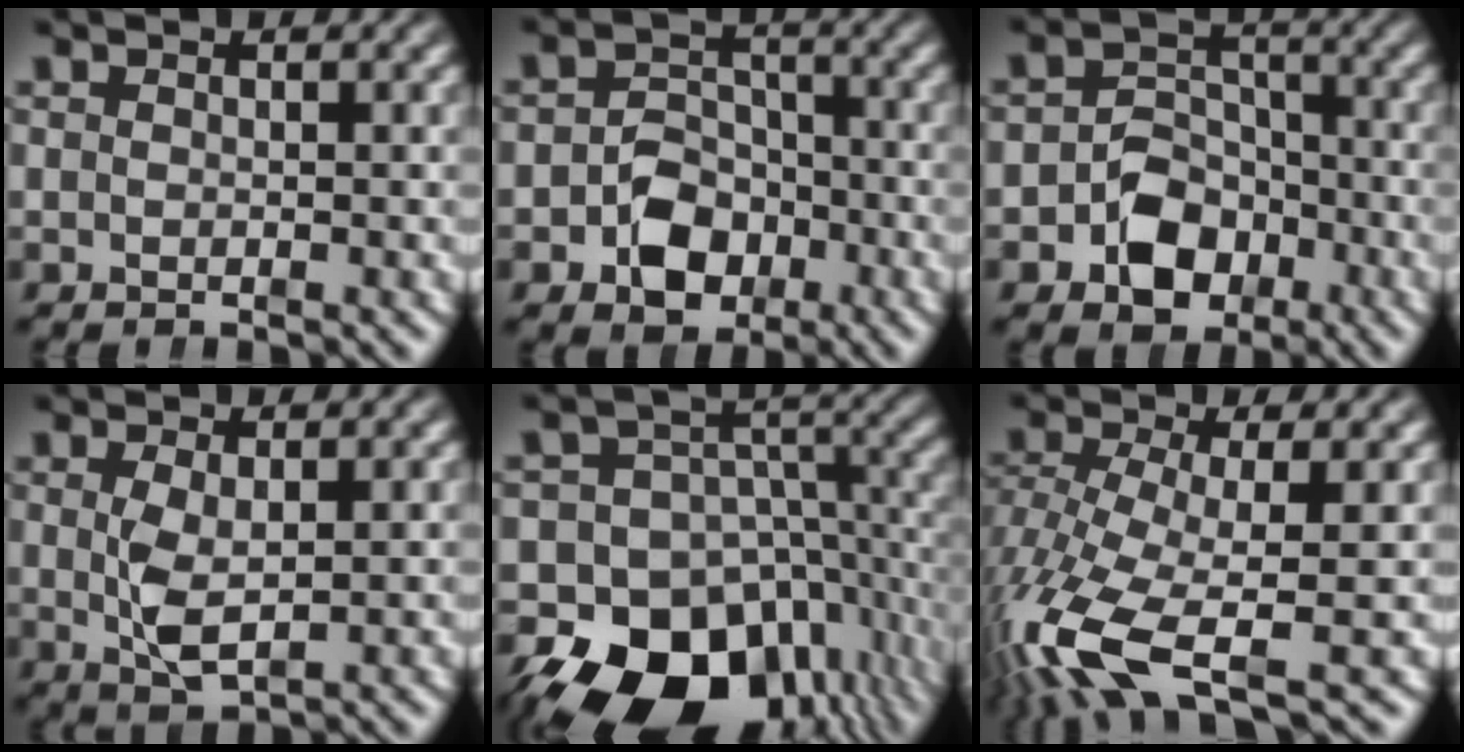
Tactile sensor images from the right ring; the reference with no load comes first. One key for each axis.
{"total": 5.1, "fx": -2.2, "fy": 4.0, "fz": 2.3, "tx": -0.026, "ty": -0.017, "tz": -0.034}
{"total": 5.6, "fx": -2.3, "fy": 4.5, "fz": 2.5, "tx": -0.033, "ty": -0.016, "tz": -0.037}
{"total": 3.2, "fx": -0.2, "fy": 1.3, "fz": 2.9, "tx": -0.059, "ty": -0.020, "tz": 0.010}
{"total": 19.6, "fx": -9.0, "fy": 14.3, "fz": 10.1, "tx": -0.177, "ty": -0.079, "tz": -0.126}
{"total": 7.8, "fx": -3.8, "fy": 3.4, "fz": 6.0, "tx": -0.148, "ty": -0.056, "tz": -0.036}